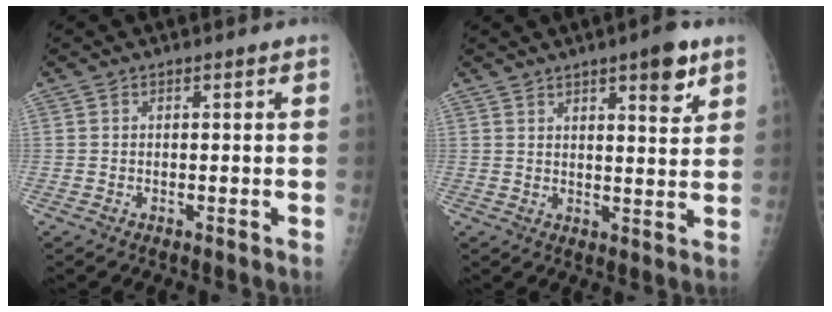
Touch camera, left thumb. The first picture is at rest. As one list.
[{"total": 7.3, "force": [4.3, 1.9, 5.5], "torque": [-0.065, -0.023, 0.059]}]